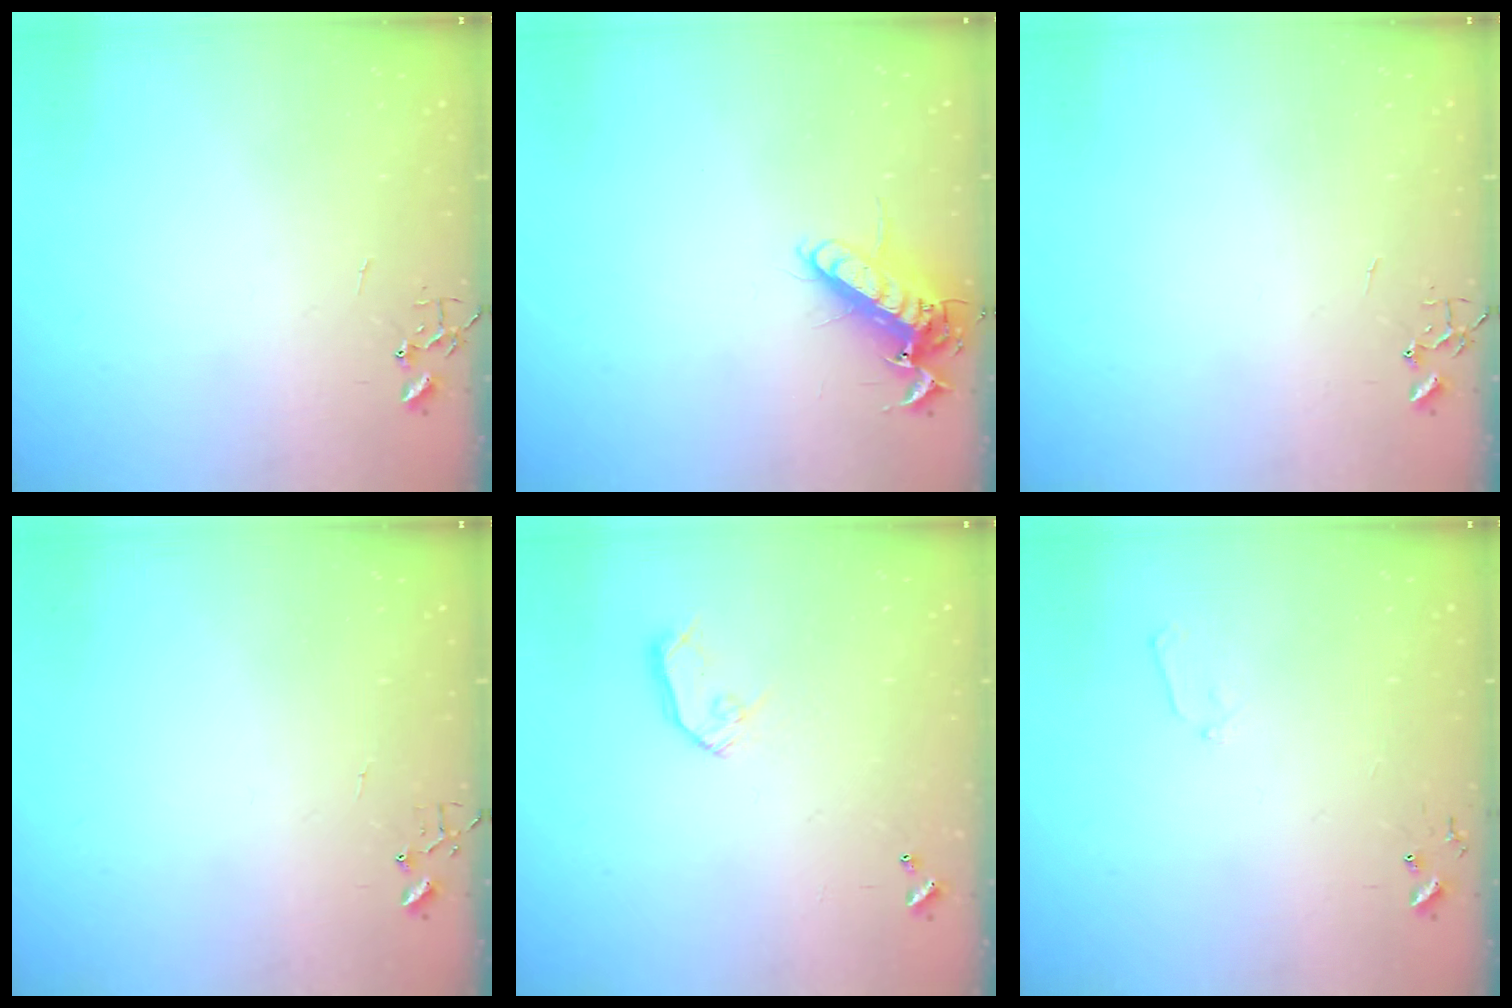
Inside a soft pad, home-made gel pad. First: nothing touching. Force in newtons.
{"total": 12.7, "press": 12.5, "slide": 2.1}
{"total": 0.0}
{"total": 3.8, "press": 3.8, "slide": 0.5}
{"total": 8.0, "press": 8.0, "slide": 0.4}
{"total": 6.0, "press": 6.0, "slide": 0.6}